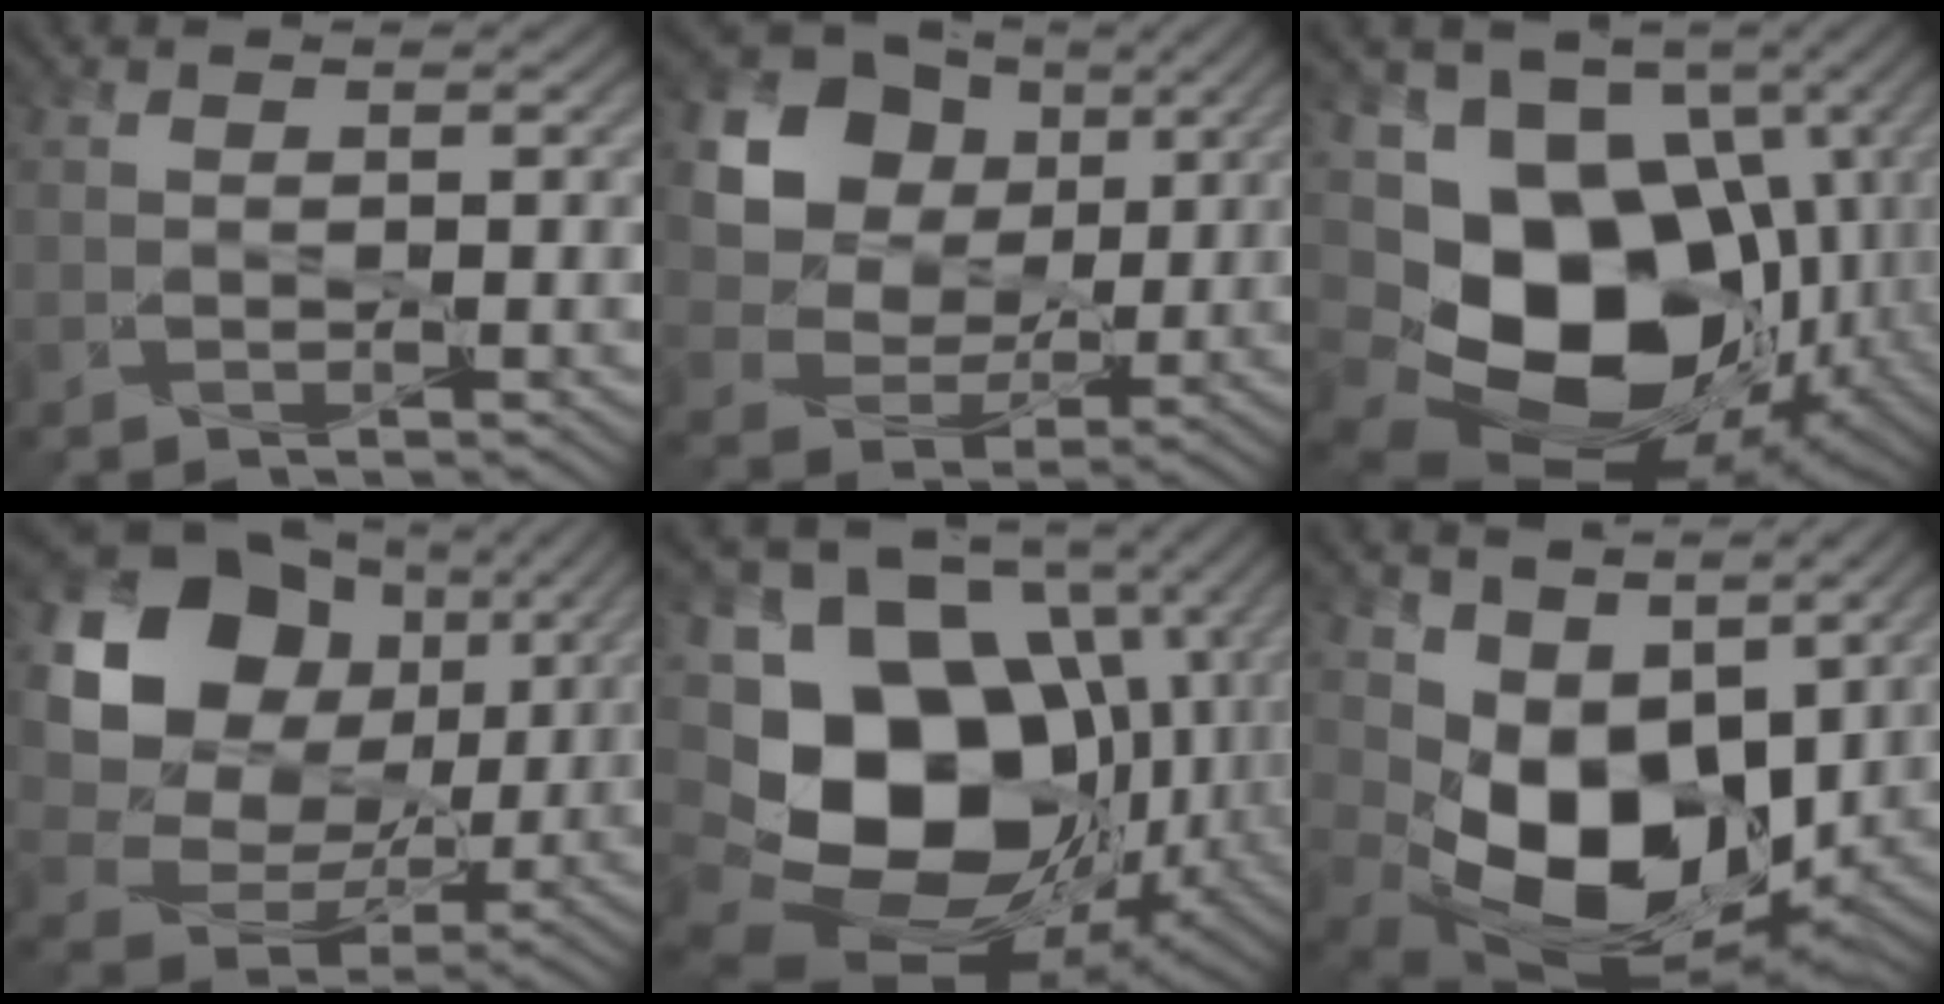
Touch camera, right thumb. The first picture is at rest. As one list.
[{"total": 14.1, "force": [4.8, 11.5, 6.6], "torque": [-0.195, 0.038, 0.114]}, {"total": 21.1, "force": [-4.7, 16.1, 12.9], "torque": [-0.270, -0.039, -0.062]}, {"total": 17.2, "force": [5.0, 13.7, 9.2], "torque": [-0.211, 0.019, 0.094]}, {"total": 22.2, "force": [-2.9, 16.8, 14.2], "torque": [-0.324, -0.023, -0.030]}, {"total": 12.3, "force": [2.5, 8.6, 8.3], "torque": [-0.169, -0.033, 0.059]}]